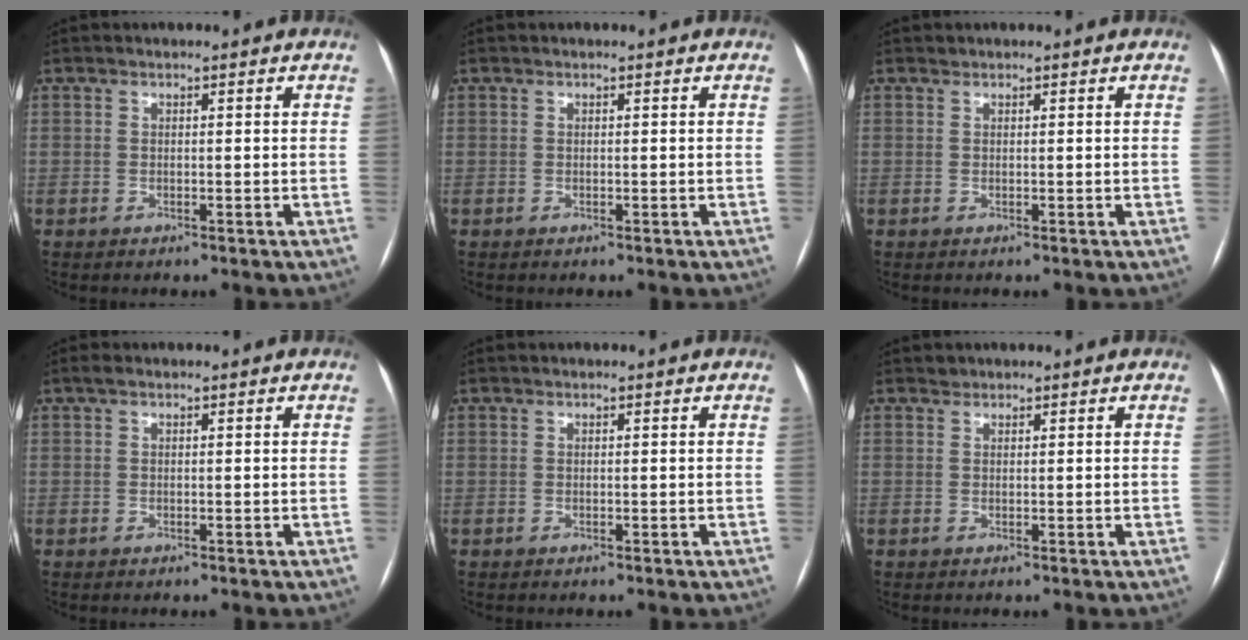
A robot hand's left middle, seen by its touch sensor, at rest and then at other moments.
{"total": 0.0}
{"total": 0.0}
{"total": 0.7, "force": [0.4, 0.3, 0.5], "torque": [-0.013, 0.012, 0.004]}
{"total": 0.0}
{"total": 0.6, "force": [0.5, 0.3, -0.1], "torque": [0.000, 0.000, 0.007]}